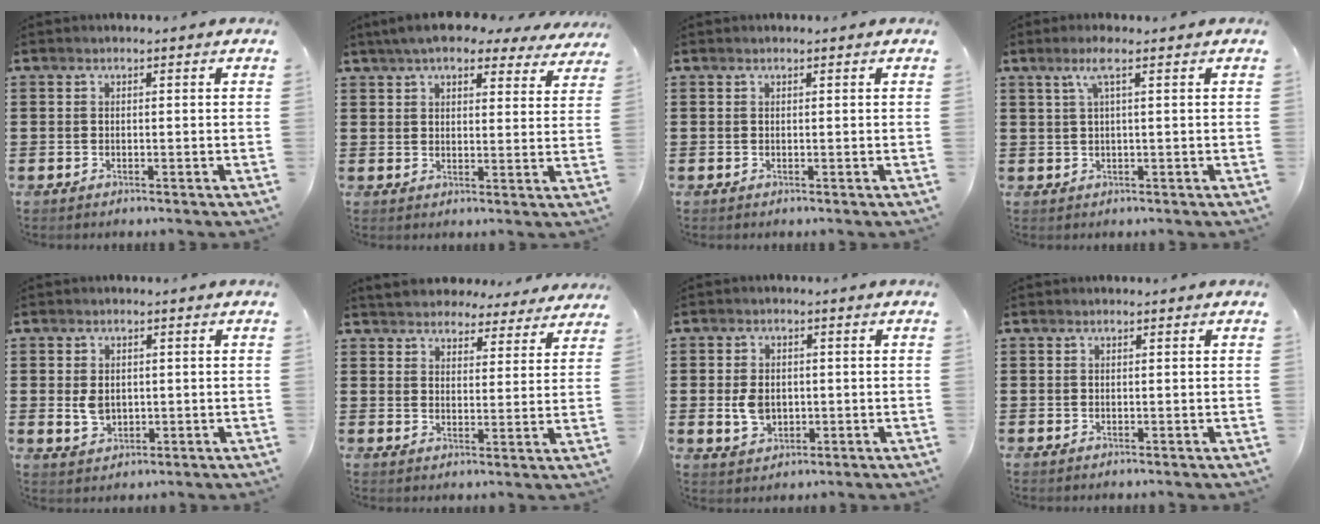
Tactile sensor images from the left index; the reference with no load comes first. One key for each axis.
{"total": 6.4, "fx": 5.6, "fy": 1.4, "fz": 2.8, "tx": -0.064, "ty": -0.011, "tz": 0.102}
{"total": 0.0}
{"total": 3.3, "fx": 1.6, "fy": 0.0, "fz": 2.9, "tx": -0.063, "ty": 0.001, "tz": 0.026}
{"total": 3.3, "fx": 0.3, "fy": 2.4, "fz": 2.3, "tx": -0.040, "ty": 0.004, "tz": 0.005}
{"total": 4.5, "fx": 4.4, "fy": 0.6, "fz": 0.1, "tx": -0.025, "ty": -0.021, "tz": 0.078}
{"total": 4.4, "fx": 0.0, "fy": 3.2, "fz": 3.1, "tx": -0.062, "ty": 0.003, "tz": -0.004}
{"total": 0.0}